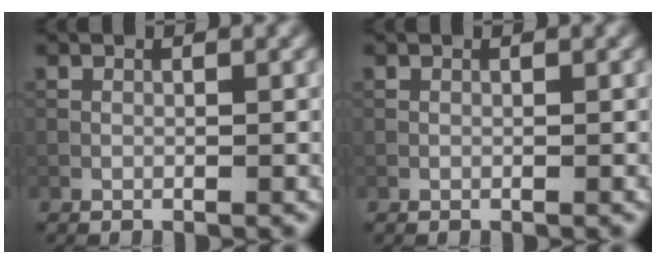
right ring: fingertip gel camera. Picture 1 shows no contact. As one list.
[{"total": 0.0}]